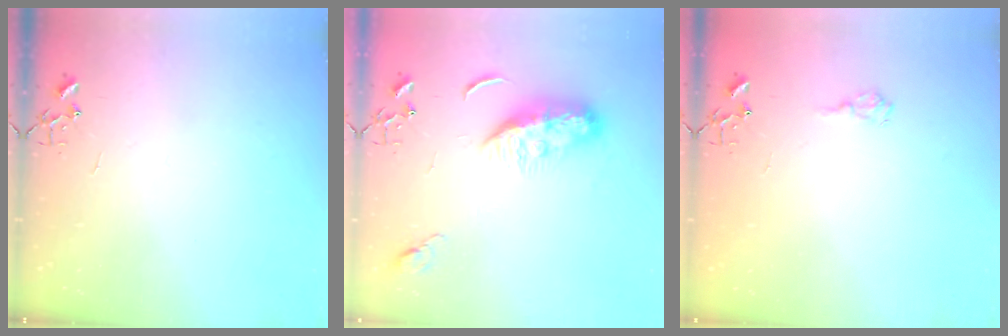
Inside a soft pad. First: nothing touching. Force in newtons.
{"total": 10.3, "press": 10.2, "slide": 0.9}
{"total": 6.8, "press": 6.8, "slide": 0.9}